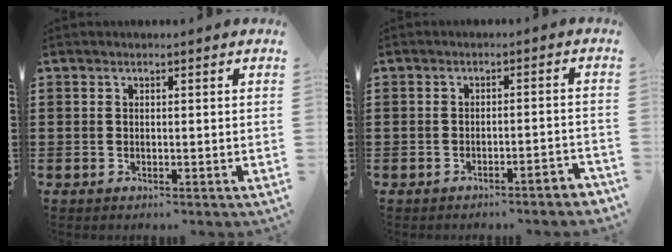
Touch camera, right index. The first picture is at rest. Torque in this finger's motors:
{"motor_torque": [-0.18, 0.21, 0.13, 0.00]}